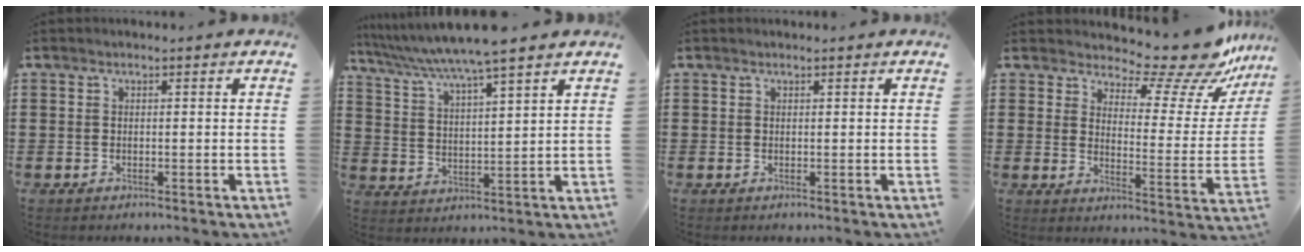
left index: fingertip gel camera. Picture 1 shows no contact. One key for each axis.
{"total": 6.7, "fx": 5.9, "fy": -0.9, "fz": 3.2, "tx": -0.083, "ty": -0.031, "tz": 0.099}
{"total": 0.0}
{"total": 10.3, "fx": 8.9, "fy": 2.4, "fz": 4.7, "tx": -0.080, "ty": -0.072, "tz": 0.147}